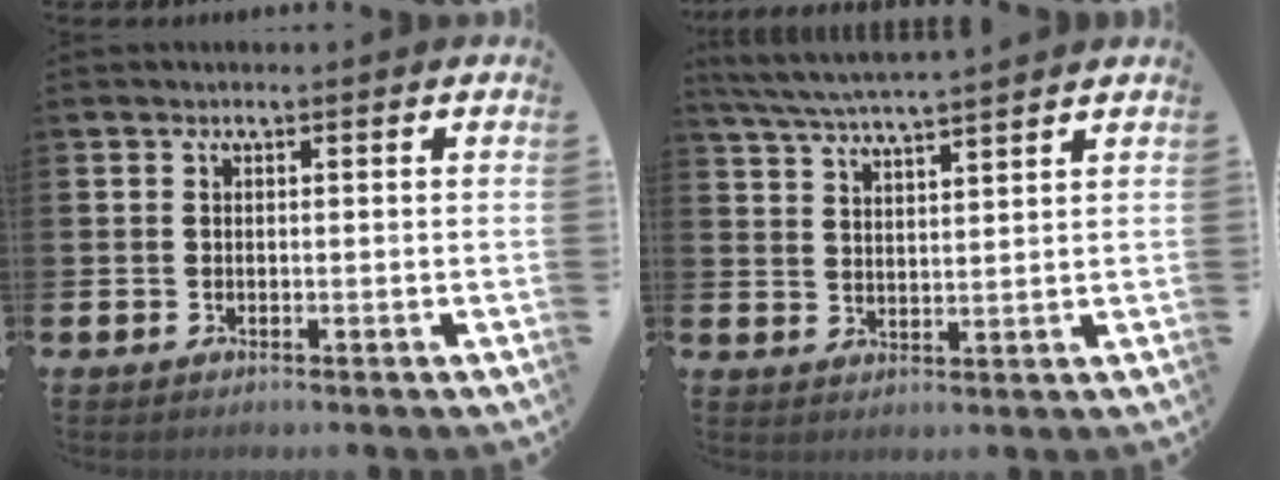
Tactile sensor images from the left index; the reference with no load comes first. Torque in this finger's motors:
{"motor_torque": [0.70, -1.13, 0.12, 0.13]}